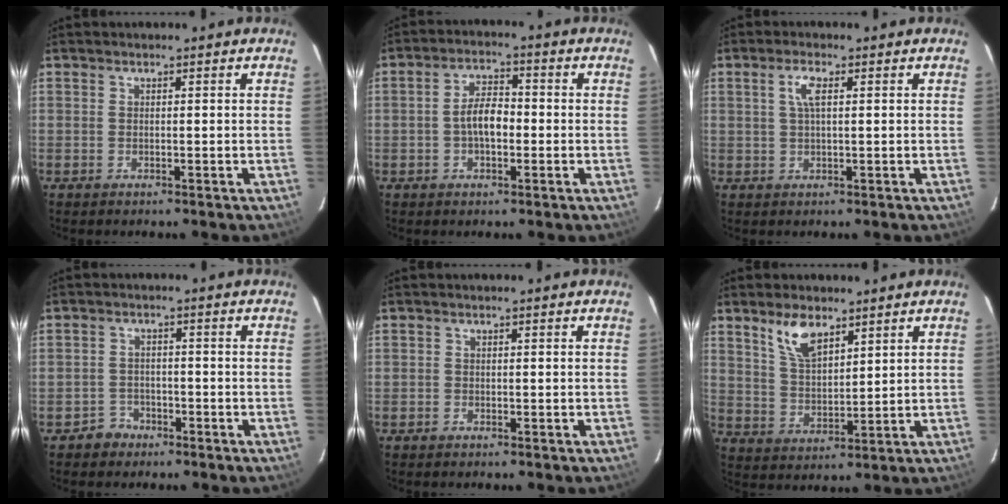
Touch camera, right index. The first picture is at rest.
{"total": 5.6, "force": [-1.0, 2.8, 4.8], "torque": [-0.089, 0.014, -0.016]}
{"total": 3.1, "force": [0.9, 0.8, 2.8], "torque": [-0.059, 0.006, 0.018]}
{"total": 3.6, "force": [-2.3, 2.8, -0.2], "torque": [-0.002, 0.015, -0.039]}
{"total": 0.6, "force": [-0.5, 0.3, 0.0], "torque": [-0.003, 0.002, -0.011]}
{"total": 7.7, "force": [5.1, 3.3, 4.8], "torque": [-0.088, 0.006, 0.104]}